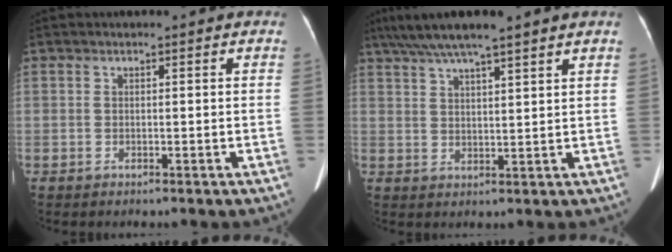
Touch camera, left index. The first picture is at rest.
{"total": 8.6, "force": [6.9, -0.2, 5.1], "torque": [-0.093, 0.032, 0.113]}